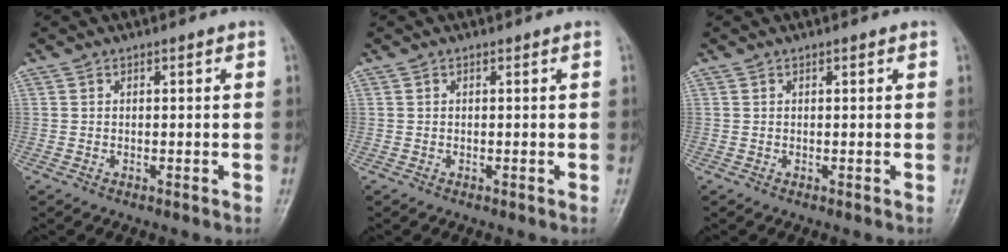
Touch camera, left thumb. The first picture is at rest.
{"total": 0.0}
{"total": 0.6, "force": [0.3, 0.2, 0.5], "torque": [-0.007, 0.000, 0.004]}